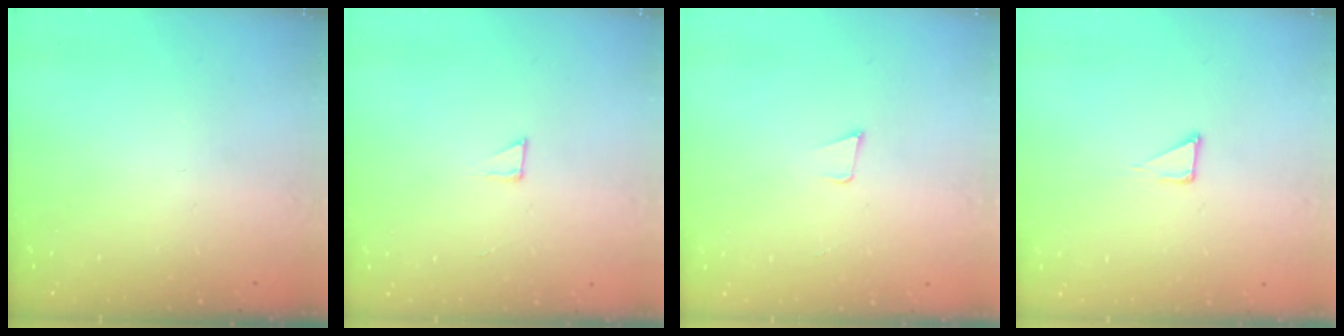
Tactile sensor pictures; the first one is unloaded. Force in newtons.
{"total": 2.3, "press": 2.3, "slide": 0.2}
{"total": 3.6, "press": 2.4, "slide": 2.6}
{"total": 2.3, "press": 2.3, "slide": 0.1}